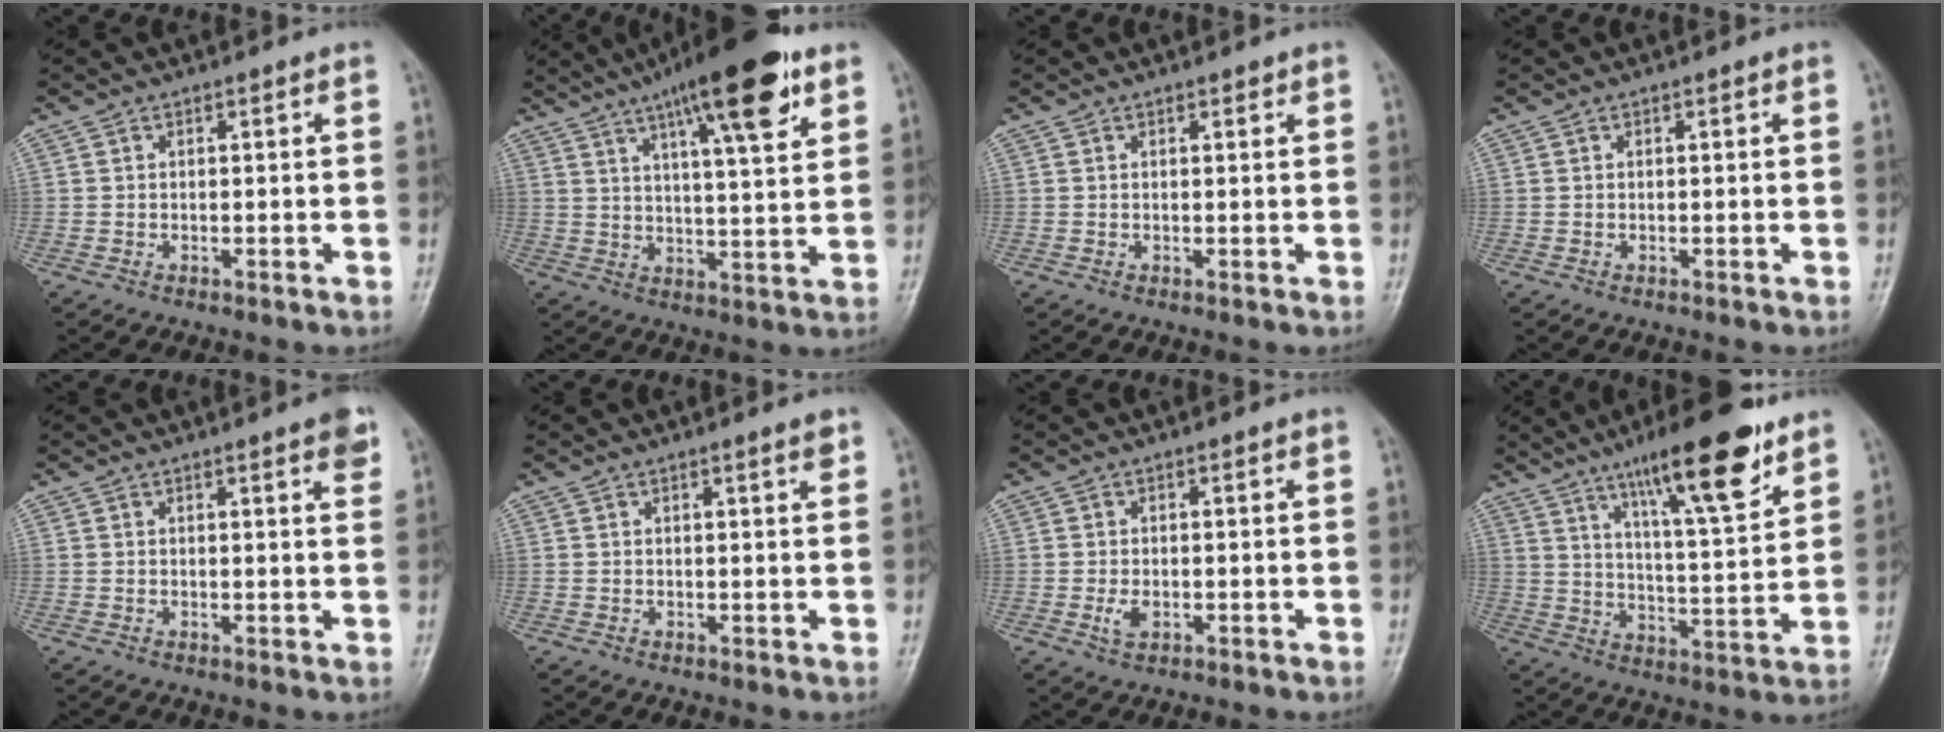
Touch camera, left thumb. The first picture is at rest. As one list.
[{"total": 17.1, "force": [9.5, 4.1, 13.7], "torque": [-0.190, -0.028, 0.144]}, {"total": 0.7, "force": [0.6, 0.3, 0.4], "torque": [-0.005, -0.003, 0.007]}, {"total": 0.0}, {"total": 3.3, "force": [2.0, 0.5, 2.6], "torque": [-0.027, -0.007, 0.021]}, {"total": 2.1, "force": [1.4, 0.1, 1.5], "torque": [-0.019, -0.009, 0.020]}, {"total": 2.3, "force": [-0.5, 1.4, 1.8], "torque": [-0.035, -0.003, -0.008]}, {"total": 17.6, "force": [11.0, 3.8, 13.2], "torque": [-0.187, -0.053, 0.179]}]